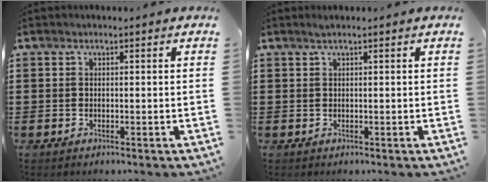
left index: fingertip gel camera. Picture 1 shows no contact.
{"total": 0.7, "force": [0.5, 0.0, 0.6], "torque": [-0.010, 0.000, 0.009]}